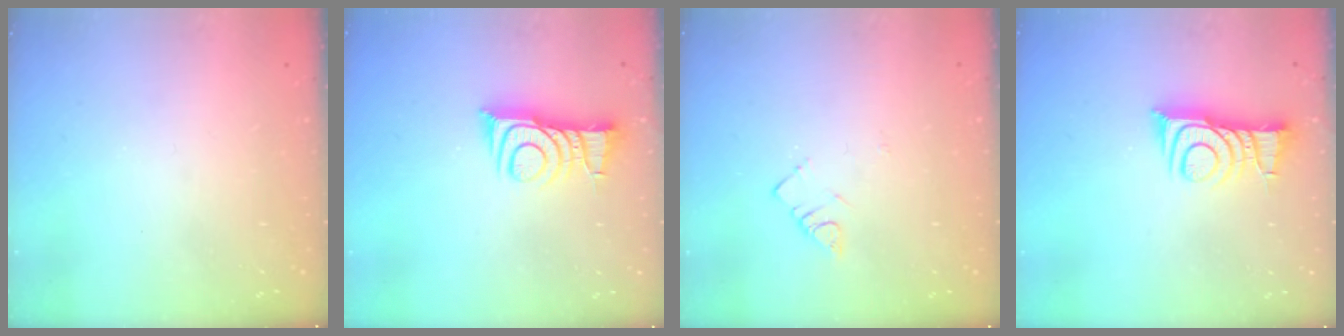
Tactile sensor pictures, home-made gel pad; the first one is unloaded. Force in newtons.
{"total": 10.4, "press": 10.4, "slide": 0.2}
{"total": 3.2, "press": 3.1, "slide": 0.5}
{"total": 10.4, "press": 10.4, "slide": 0.2}